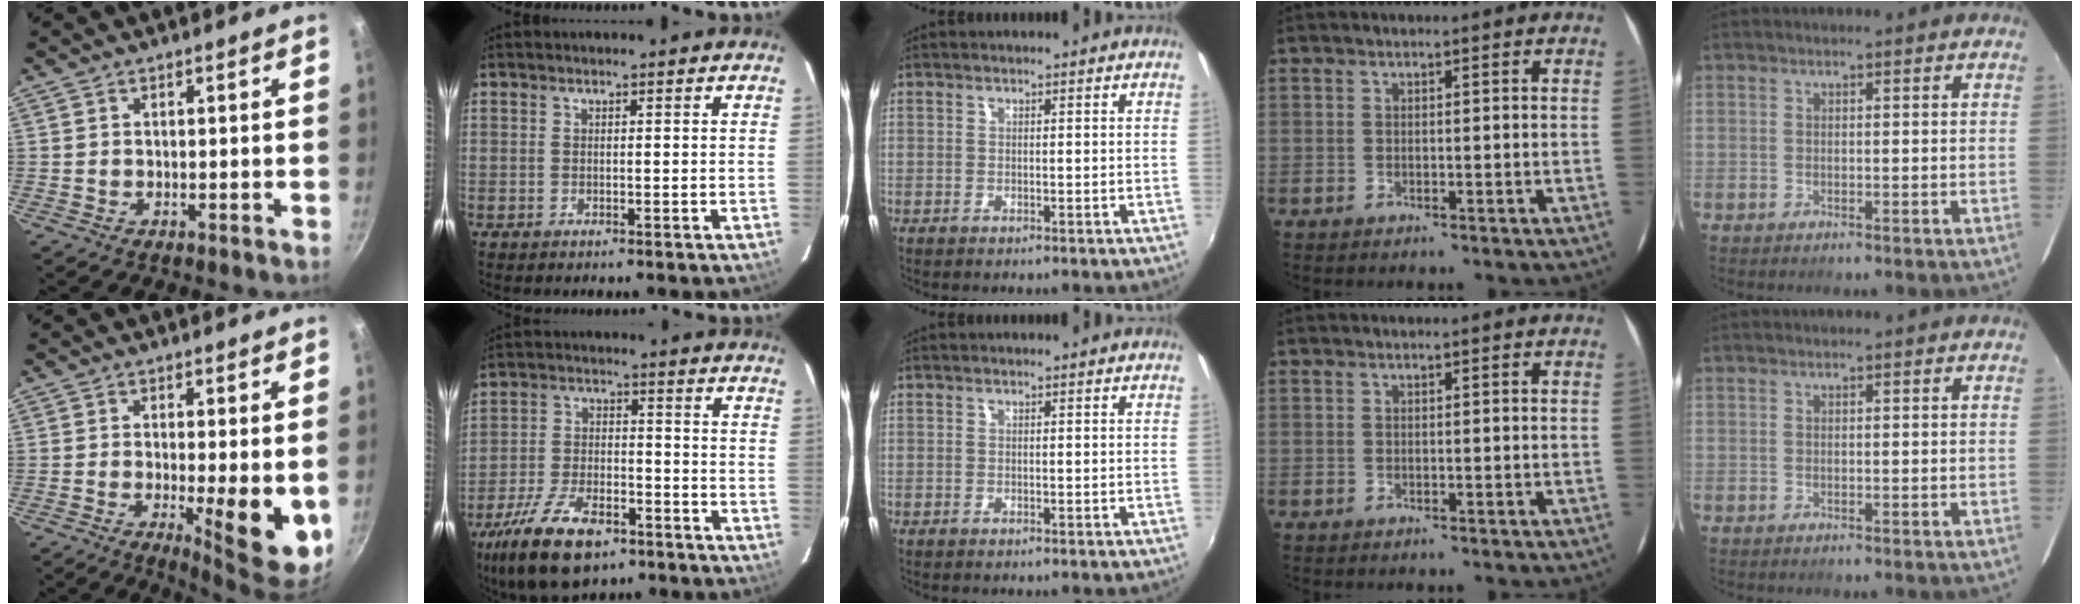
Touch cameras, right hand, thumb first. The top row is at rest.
{"thumb": {"total": 9.2, "force": [-1.5, 1.9, 8.9], "torque": [-0.117, -0.012, -0.011]}, "index": {"total": 15.8, "force": [-10.3, 7.2, 9.6], "torque": [-0.213, -0.022, -0.181]}}